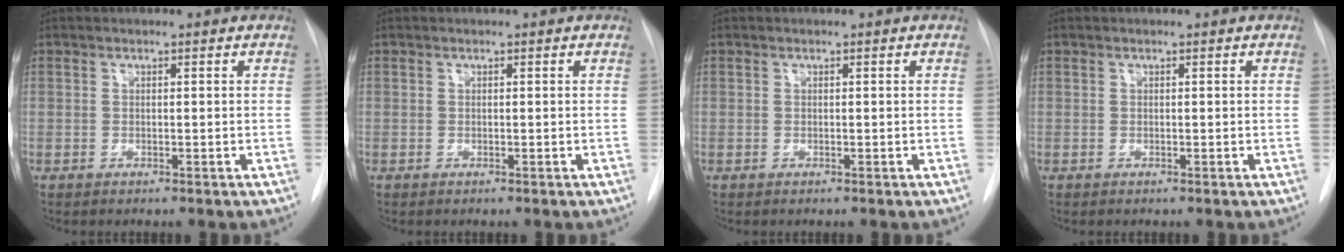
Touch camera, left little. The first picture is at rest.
{"total": 0.0}
{"total": 0.0}
{"total": 0.0}